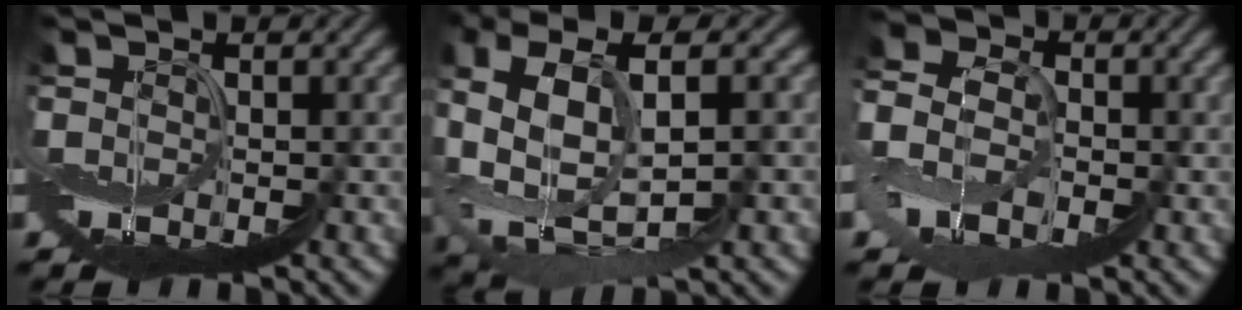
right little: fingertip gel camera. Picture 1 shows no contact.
{"total": 6.9, "force": [0.2, 3.4, 6.0], "torque": [-0.139, 0.008, 0.012]}
{"total": 4.9, "force": [-2.6, 3.5, 2.2], "torque": [-0.040, 0.004, -0.069]}